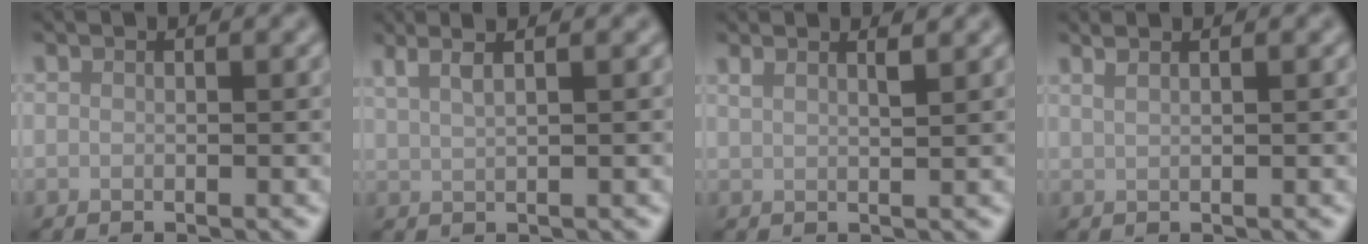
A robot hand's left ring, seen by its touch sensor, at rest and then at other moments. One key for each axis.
{"total": 3.6, "fx": 2.4, "fy": 1.3, "fz": 2.3, "tx": -0.023, "ty": 0.014, "tz": 0.016}
{"total": 1.8, "fx": 1.3, "fy": 0.5, "fz": 1.2, "tx": -0.012, "ty": 0.003, "tz": 0.017}
{"total": 2.4, "fx": 1.6, "fy": 1.1, "fz": 1.4, "tx": -0.007, "ty": 0.003, "tz": 0.001}